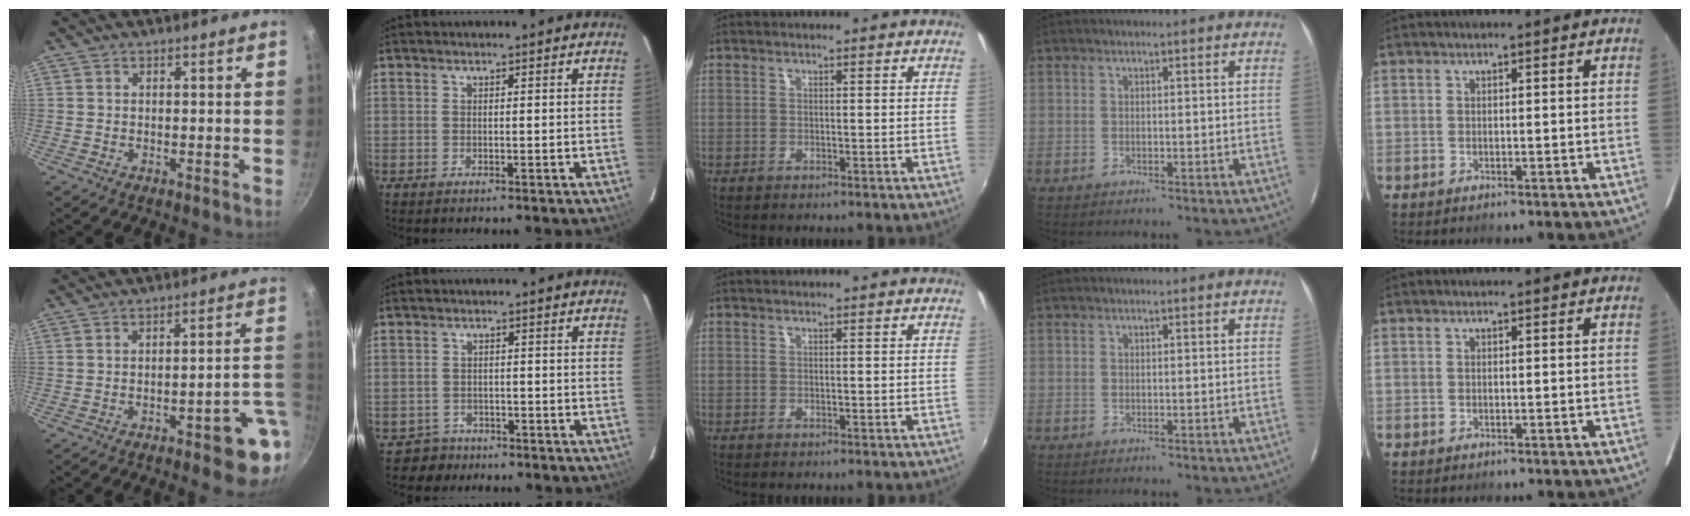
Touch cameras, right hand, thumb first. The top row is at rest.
{"thumb": {"total": 9.7, "force": [-3.4, 2.8, 8.6], "torque": [-0.071, 0.035, -0.039]}, "index": {"total": 3.5, "force": [-2.1, 2.7, -0.7], "torque": [0.006, 0.018, -0.034]}}